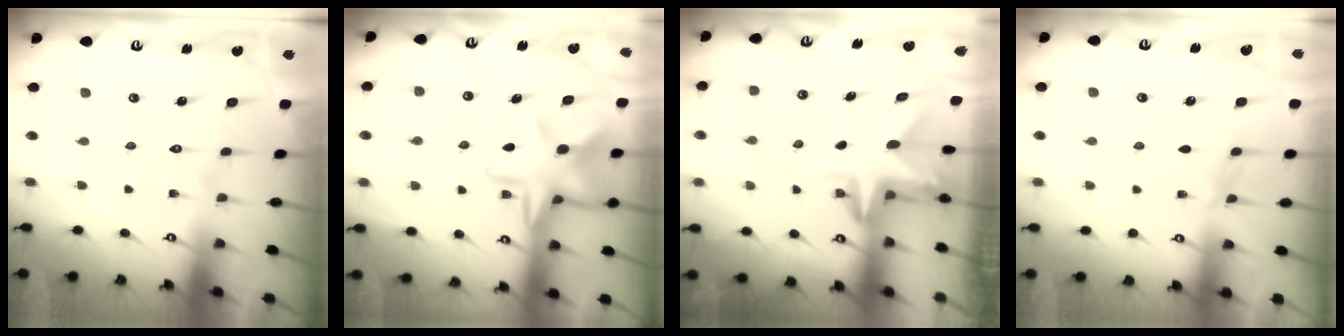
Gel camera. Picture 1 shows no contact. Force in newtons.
{"total": 11.6, "press": 11.6, "slide": 1.2}
{"total": 2.9, "press": 2.9, "slide": 0.2}
{"total": 3.5, "press": 3.4, "slide": 0.5}